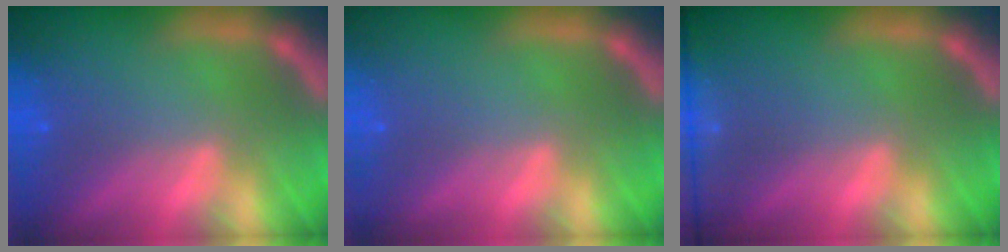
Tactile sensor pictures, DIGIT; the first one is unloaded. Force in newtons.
{"total": 0.0}
{"total": 6.5}